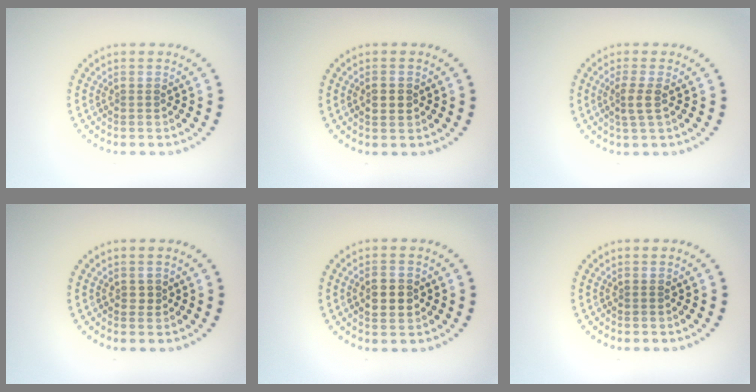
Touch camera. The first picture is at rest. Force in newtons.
{"total": 1.4, "press": 1.4, "slide": 0.2}
{"total": 1.9, "press": 1.5, "slide": 1.2}
{"total": 0.7, "press": 0.7, "slide": 0.1}
{"total": 2.9, "press": 2.9, "slide": 0.1}
{"total": 0.0}